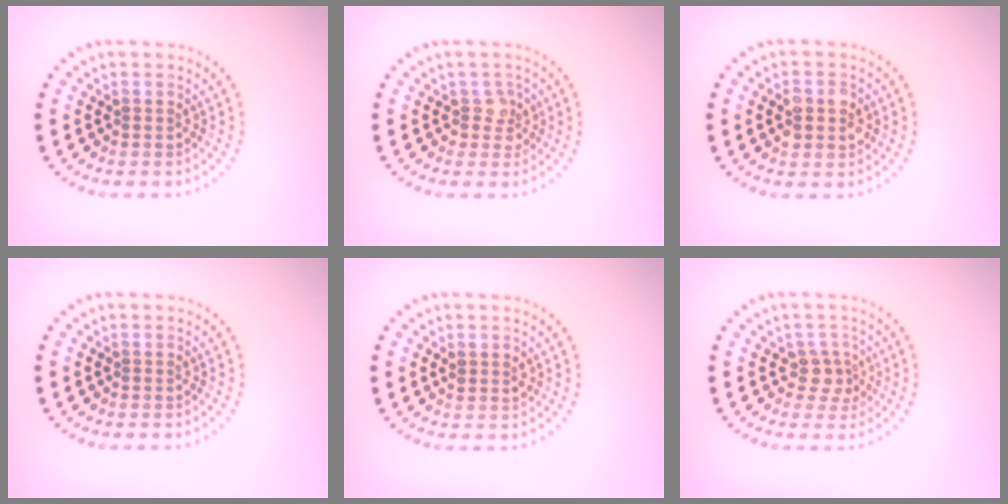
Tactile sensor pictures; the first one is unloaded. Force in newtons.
{"total": 1.8, "press": 1.4, "slide": 1.1}
{"total": 2.8, "press": 2.8, "slide": 0.3}
{"total": 0.0}
{"total": 1.1, "press": 1.0, "slide": 0.4}
{"total": 2.1, "press": 1.7, "slide": 1.3}